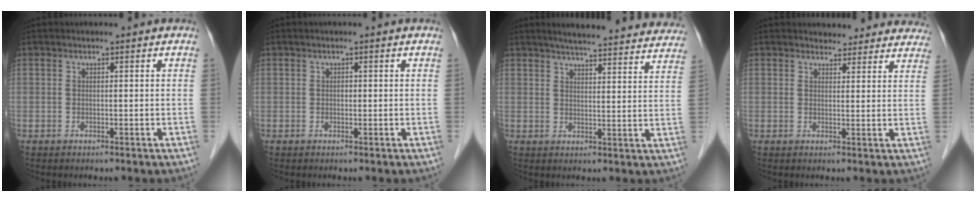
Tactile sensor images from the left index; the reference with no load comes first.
{"total": 0.5, "force": [-0.3, 0.3, 0.3], "torque": [-0.004, -0.003, -0.006]}
{"total": 23.2, "force": [21.3, 2.9, 8.6], "torque": [-0.112, -0.022, 0.251]}
{"total": 9.7, "force": [9.1, 3.2, 0.7], "torque": [0.032, 0.000, 0.077]}